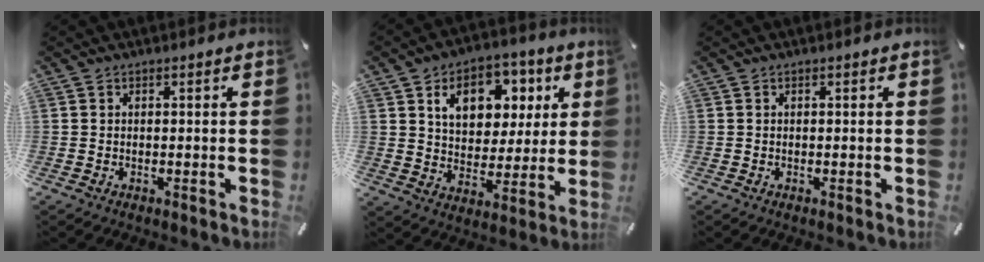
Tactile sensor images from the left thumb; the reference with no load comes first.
{"total": 12.7, "force": [5.7, 9.7, 5.8], "torque": [-0.092, -0.017, 0.103]}
{"total": 0.0}